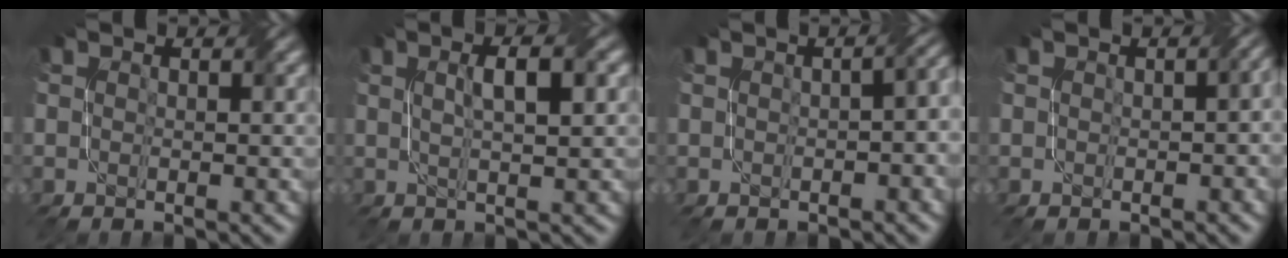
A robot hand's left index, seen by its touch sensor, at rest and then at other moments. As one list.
[{"total": 3.4, "force": [0.9, 0.8, 3.2], "torque": [-0.047, 0.014, 0.017]}, {"total": 5.8, "force": [0.1, 2.9, 5.1], "torque": [-0.022, 0.016, -0.003]}, {"total": 2.6, "force": [0.0, 1.3, 2.3], "torque": [-0.015, 0.005, 0.010]}]